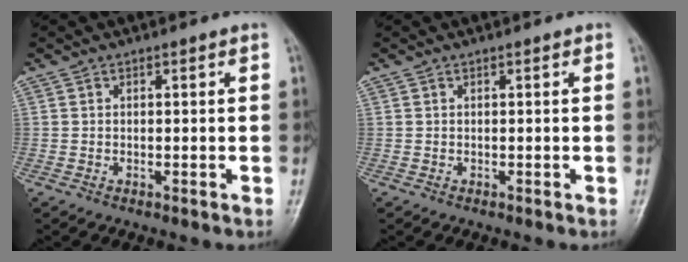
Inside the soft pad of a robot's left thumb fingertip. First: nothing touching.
{"total": 0.0}